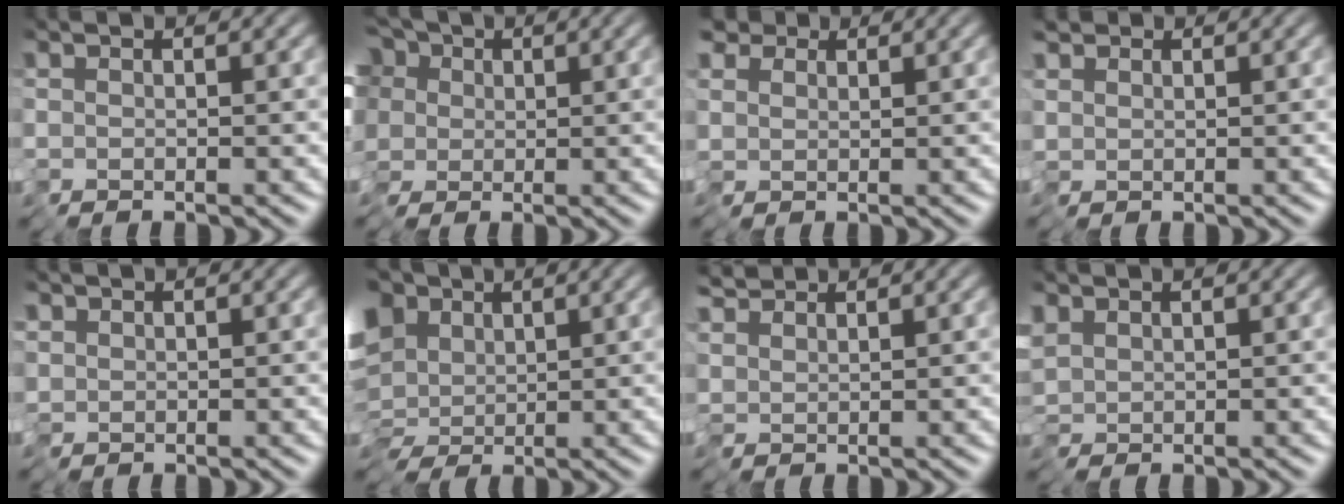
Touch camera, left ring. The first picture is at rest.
{"total": 13.1, "force": [6.2, 9.0, 7.2], "torque": [-0.151, 0.043, 0.069]}
{"total": 4.5, "force": [2.3, 3.5, 1.7], "torque": [-0.039, 0.023, 0.031]}
{"total": 1.6, "force": [0.9, 1.2, 0.0], "torque": [-0.002, 0.011, 0.026]}
{"total": 1.1, "force": [0.5, 1.0, -0.2], "torque": [0.009, 0.007, 0.015]}
{"total": 10.7, "force": [2.9, 7.8, 6.8], "torque": [-0.142, 0.027, 0.018]}
{"total": 2.0, "force": [1.8, 0.8, 0.2], "torque": [-0.015, 0.011, 0.037]}
{"total": 1.5, "force": [1.1, 0.9, 0.3], "torque": [-0.019, 0.007, 0.023]}